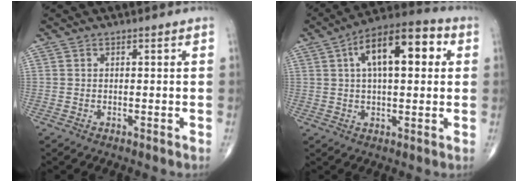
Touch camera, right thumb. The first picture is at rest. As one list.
[{"total": 15.3, "force": [4.1, 6.8, 13.0], "torque": [-0.188, 0.026, 0.055]}]